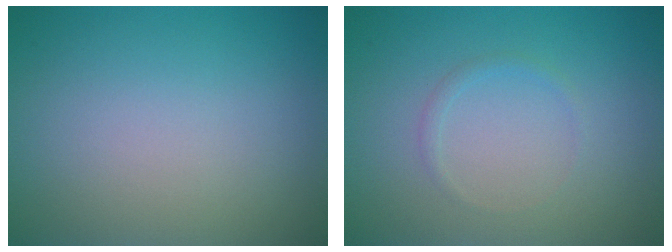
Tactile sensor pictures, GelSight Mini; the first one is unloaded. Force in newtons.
{"total": 0.7, "press": 0.7, "slide": 0.0}